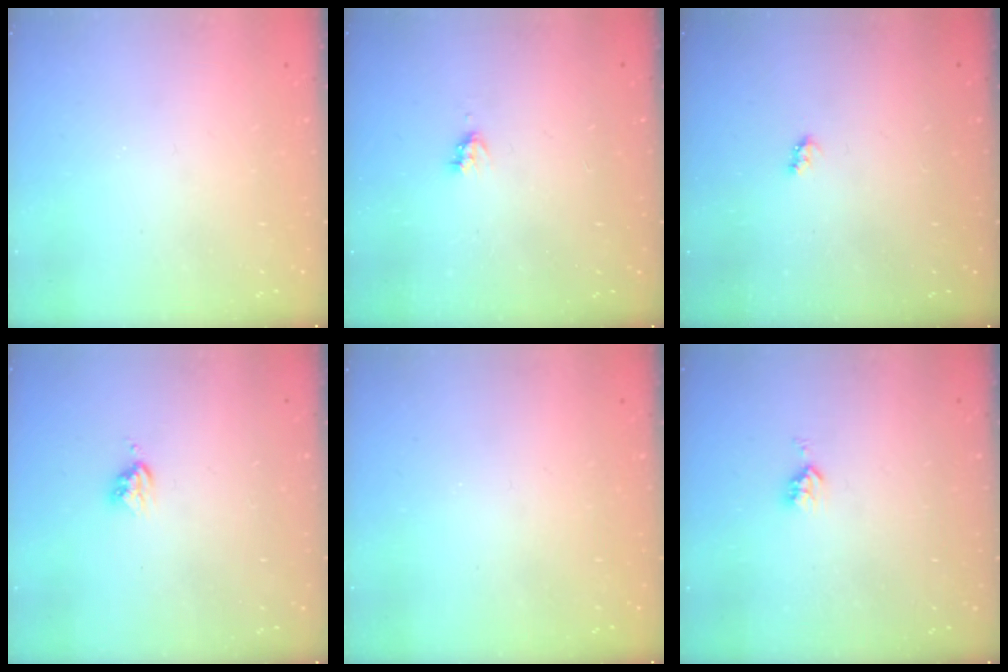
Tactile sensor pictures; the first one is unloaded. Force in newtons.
{"total": 2.6, "press": 2.6, "slide": 0.4}
{"total": 2.6, "press": 2.6, "slide": 0.4}
{"total": 3.7, "press": 3.7, "slide": 0.5}
{"total": 0.0}
{"total": 4.4, "press": 4.3, "slide": 0.6}